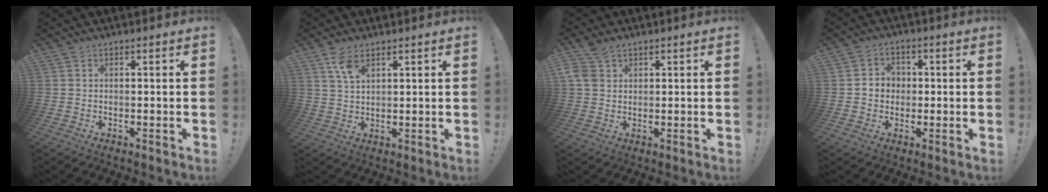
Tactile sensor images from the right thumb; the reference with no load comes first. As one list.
[{"total": 5.2, "force": [3.2, 2.2, 3.4], "torque": [-0.065, -0.011, 0.058]}, {"total": 5.7, "force": [3.3, 3.6, 3.1], "torque": [-0.057, -0.007, 0.067]}, {"total": 5.3, "force": [-0.1, 4.9, 2.1], "torque": [-0.039, 0.014, 0.000]}]